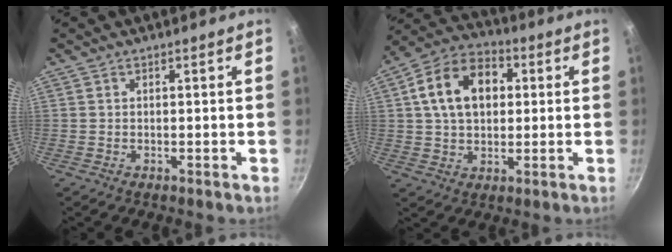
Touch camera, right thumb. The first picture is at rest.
{"total": 14.5, "force": [3.1, 10.1, 9.9], "torque": [-0.144, 0.020, 0.036]}